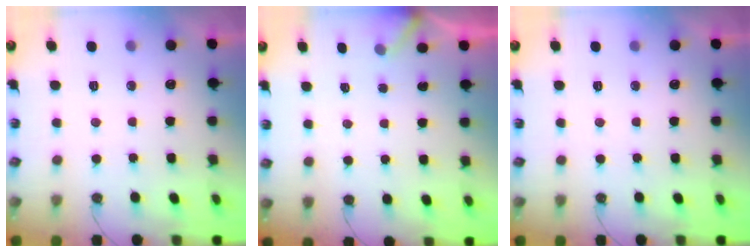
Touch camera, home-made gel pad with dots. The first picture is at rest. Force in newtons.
{"total": 1.7, "press": 1.7, "slide": 0.1}
{"total": 0.0}